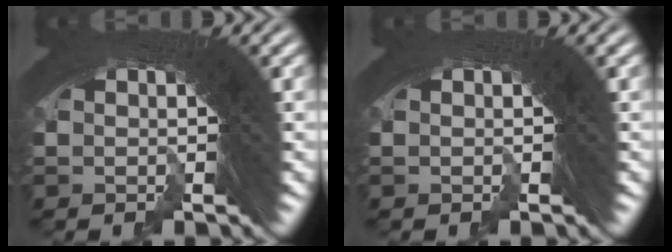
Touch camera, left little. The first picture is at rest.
{"total": 0.0}